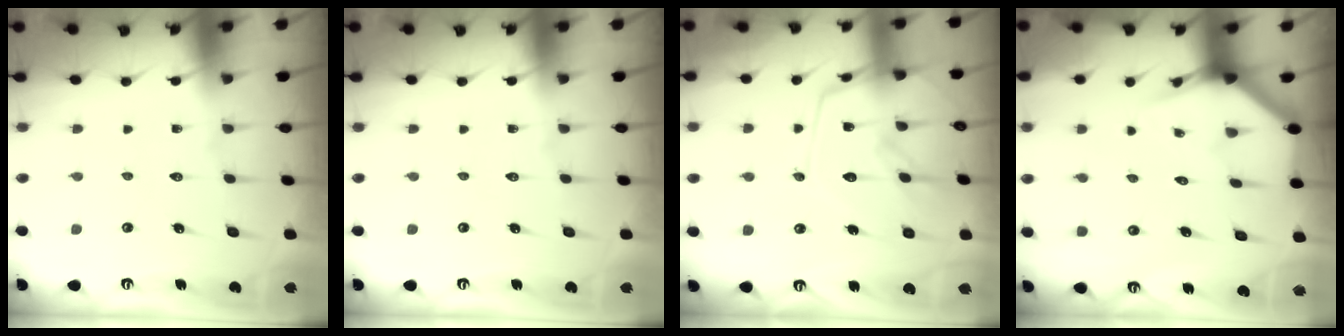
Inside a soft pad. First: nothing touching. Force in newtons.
{"total": 0.0}
{"total": 16.5, "press": 16.5, "slide": 1.2}
{"total": 3.9, "press": 3.9, "slide": 0.3}